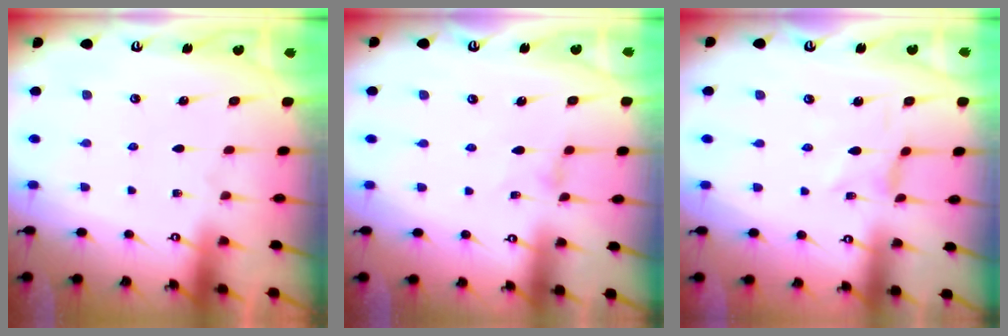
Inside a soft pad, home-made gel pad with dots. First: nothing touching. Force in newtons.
{"total": 0.9, "press": 0.9, "slide": 0.3}
{"total": 0.0}